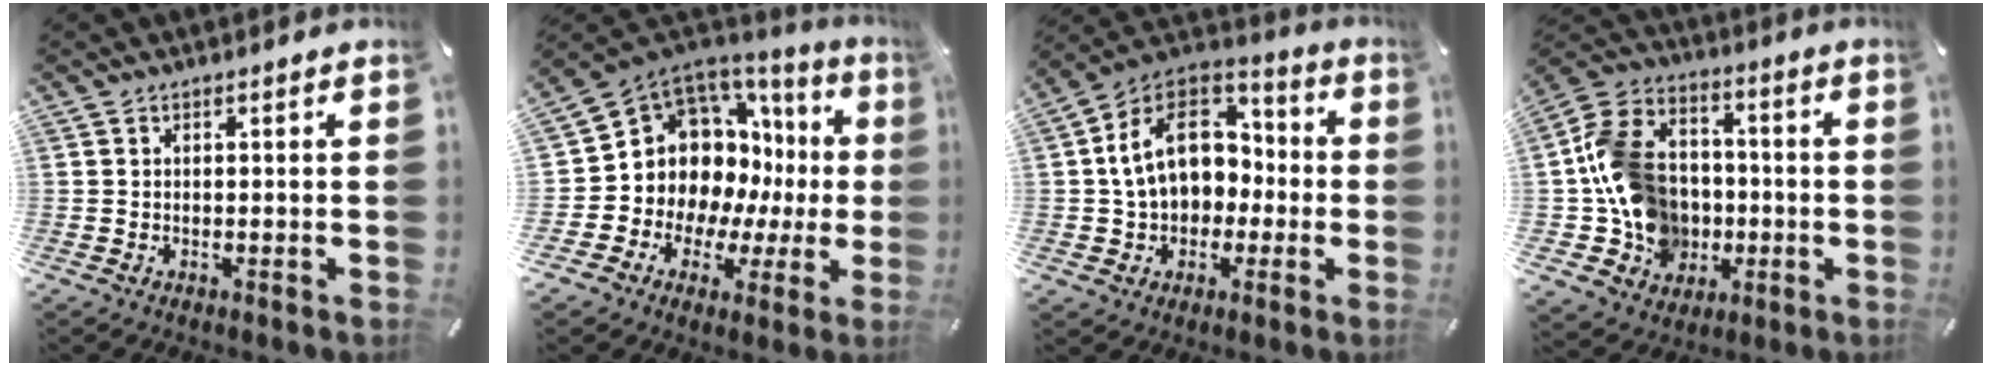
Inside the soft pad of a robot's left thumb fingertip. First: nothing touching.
{"total": 13.3, "force": [3.5, 11.1, 6.3], "torque": [-0.113, -0.052, 0.081]}
{"total": 15.8, "force": [0.3, 12.9, 9.2], "torque": [-0.174, 0.013, 0.009]}
{"total": 16.5, "force": [-2.2, 14.5, 7.5], "torque": [-0.149, 0.020, -0.029]}